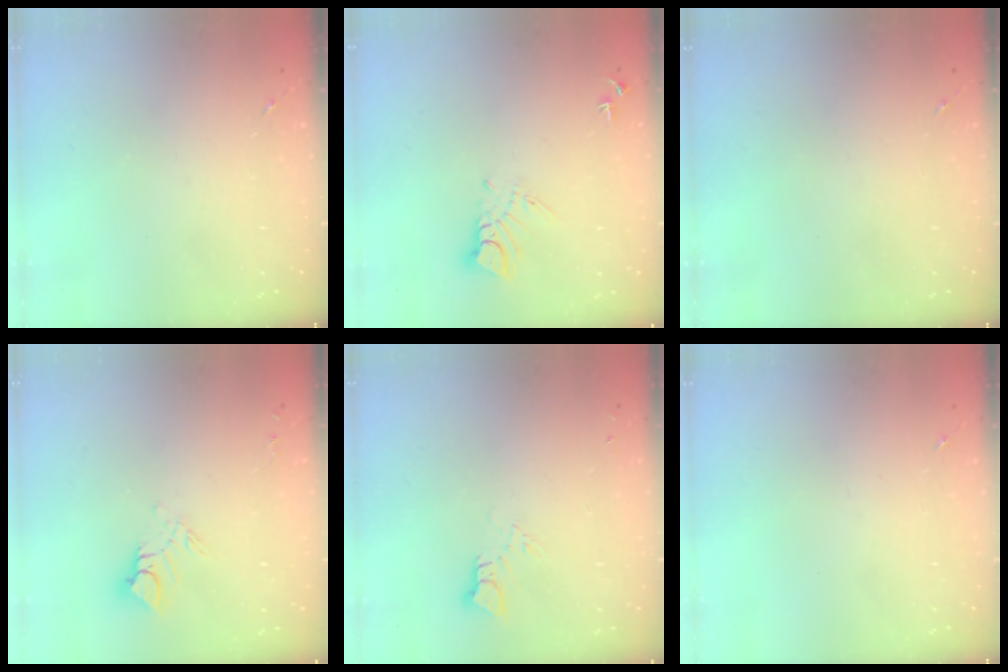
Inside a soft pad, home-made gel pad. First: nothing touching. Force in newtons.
{"total": 5.3, "press": 5.3, "slide": 0.3}
{"total": 0.0}
{"total": 8.6, "press": 8.6, "slide": 0.9}
{"total": 3.4, "press": 3.4, "slide": 0.1}
{"total": 0.0}